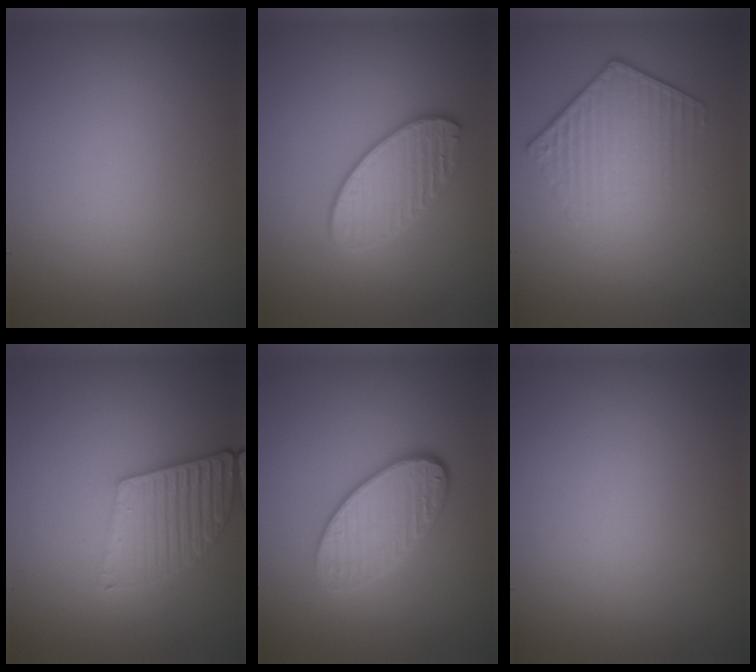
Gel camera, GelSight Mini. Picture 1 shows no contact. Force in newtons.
{"total": 3.5, "press": 3.2, "slide": 1.3}
{"total": 4.4, "press": 3.1, "slide": 3.1}
{"total": 4.5, "press": 3.8, "slide": 2.5}
{"total": 4.2, "press": 3.5, "slide": 2.4}
{"total": 0.0}